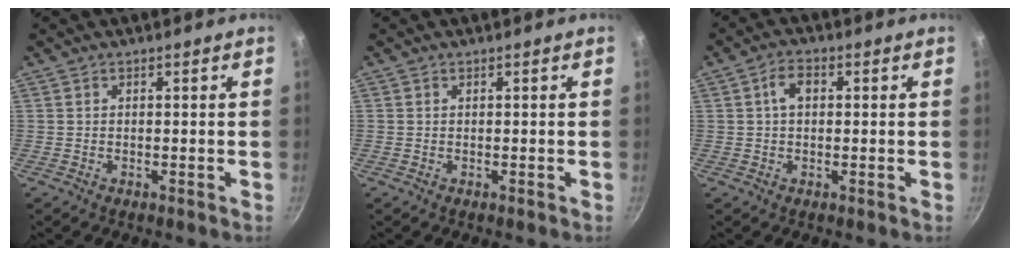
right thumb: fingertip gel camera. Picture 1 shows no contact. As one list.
[{"total": 0.0}, {"total": 4.0, "force": [0.8, 2.6, 2.9], "torque": [-0.042, 0.010, 0.008]}]